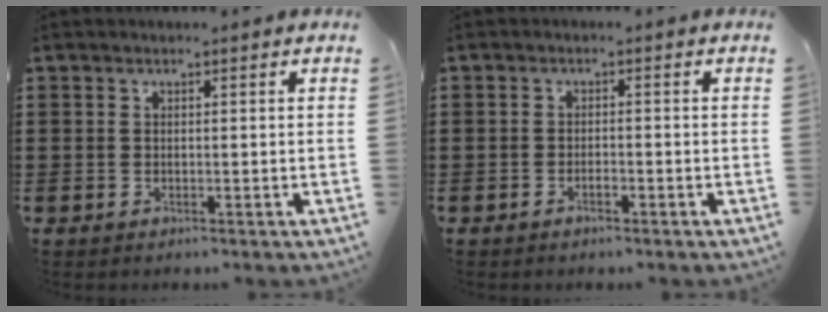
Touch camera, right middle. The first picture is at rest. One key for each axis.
{"total": 1.5, "fx": -0.9, "fy": 0.4, "fz": 1.1, "tx": -0.022, "ty": -0.002, "tz": -0.016}